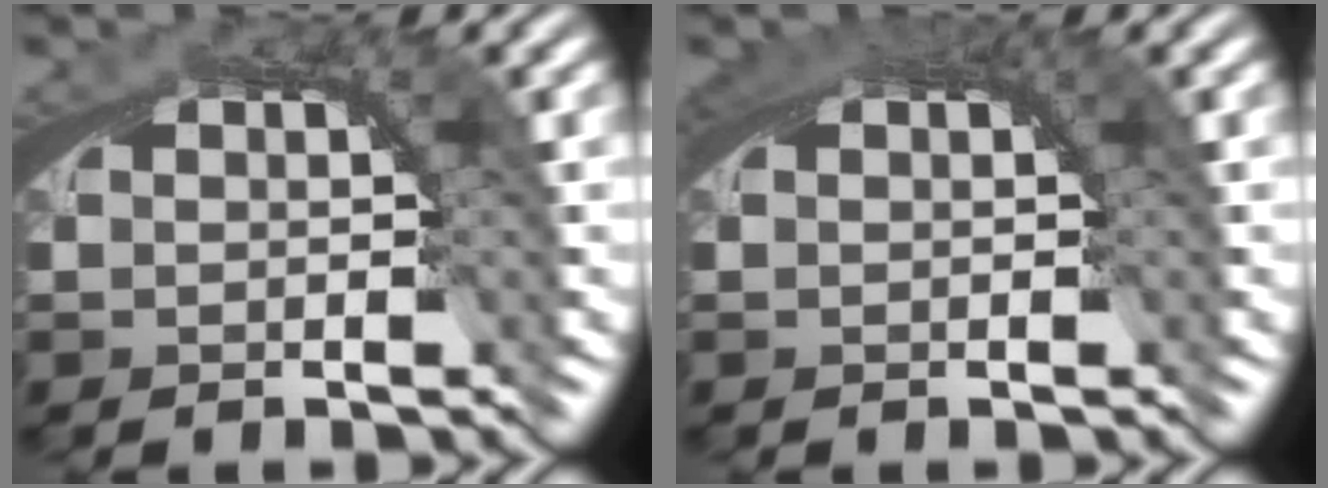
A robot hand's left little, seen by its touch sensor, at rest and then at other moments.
{"total": 0.8, "force": [0.3, 0.5, 0.5], "torque": [-0.008, -0.005, 0.005]}